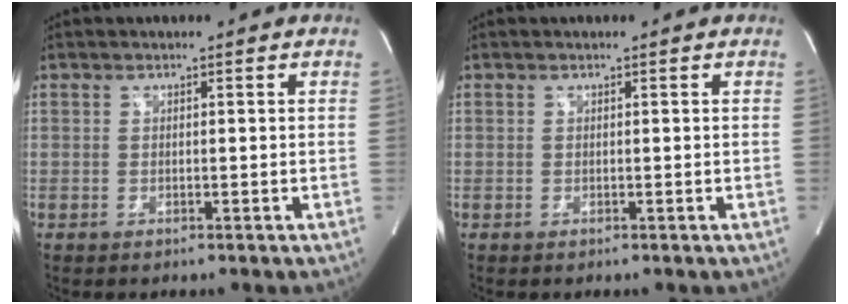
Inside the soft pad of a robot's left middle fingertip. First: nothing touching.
{"total": 0.0}